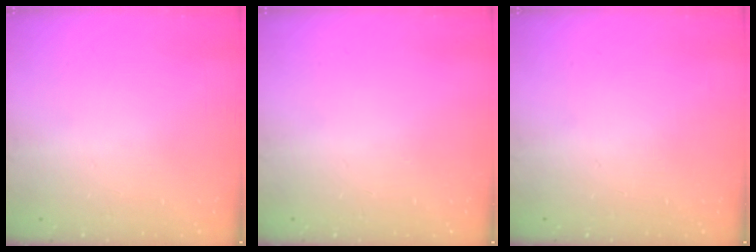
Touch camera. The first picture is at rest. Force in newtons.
{"total": 0.0}
{"total": 0.0}